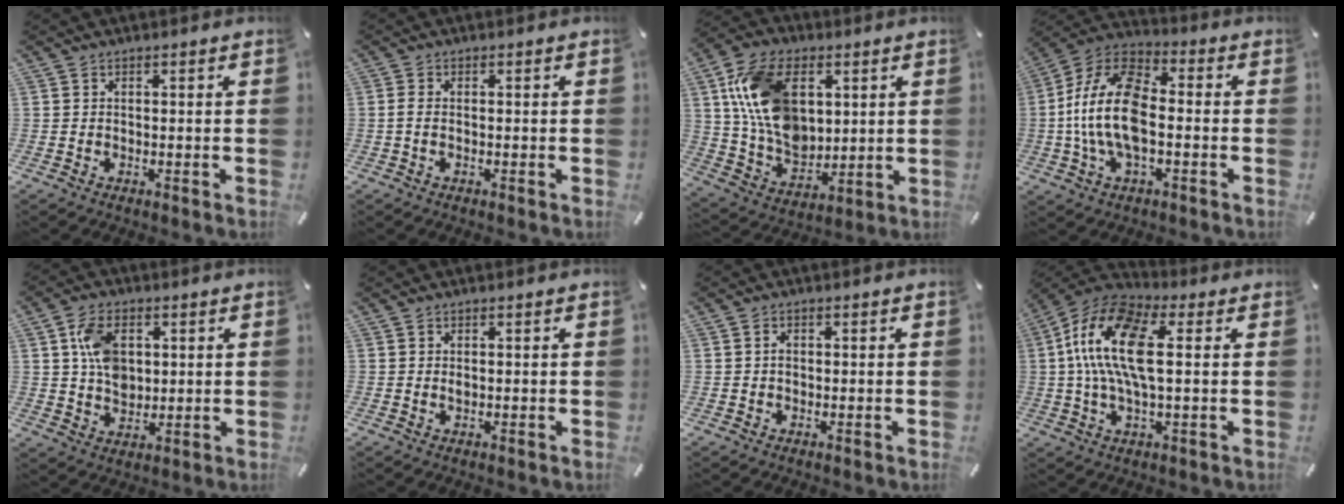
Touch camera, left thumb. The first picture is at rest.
{"total": 1.5, "force": [-0.2, 0.7, 1.3], "torque": [-0.025, 0.001, -0.003]}
{"total": 16.8, "force": [4.8, 12.0, 10.8], "torque": [-0.232, 0.001, 0.090]}
{"total": 16.1, "force": [-2.2, 8.8, 13.4], "torque": [-0.294, 0.002, -0.045]}
{"total": 9.2, "force": [2.1, 6.8, 5.7], "torque": [-0.101, 0.008, 0.040]}
{"total": 0.6, "force": [0.2, 0.4, 0.5], "torque": [-0.010, 0.001, 0.002]}
{"total": 1.3, "force": [0.1, 1.0, 0.8], "torque": [-0.016, 0.007, -0.001]}
{"total": 16.8, "force": [2.4, 7.8, 14.6], "torque": [-0.312, -0.001, 0.041]}